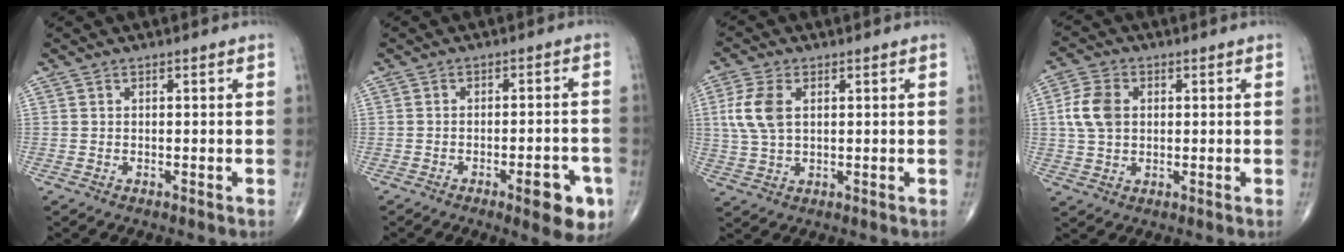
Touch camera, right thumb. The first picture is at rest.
{"total": 8.6, "force": [-4.1, 2.6, 7.1], "torque": [-0.072, 0.015, -0.049]}
{"total": 7.2, "force": [1.6, 4.2, 5.7], "torque": [-0.130, 0.003, 0.035]}
{"total": 7.1, "force": [1.0, 5.1, 4.8], "torque": [-0.094, 0.005, 0.017]}